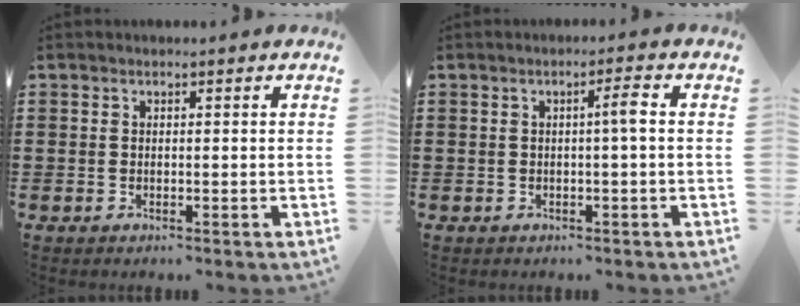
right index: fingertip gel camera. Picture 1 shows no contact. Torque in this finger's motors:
{"motor_torque": [0.62, -0.32, 0.09, 0.07]}